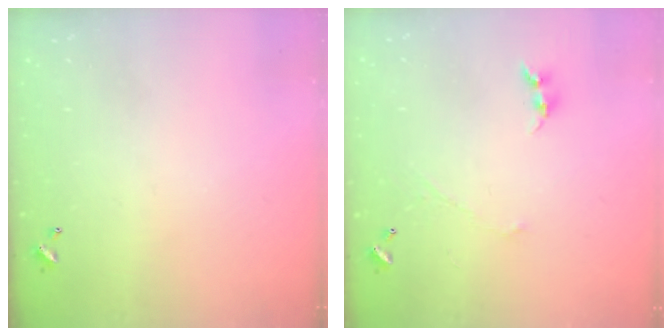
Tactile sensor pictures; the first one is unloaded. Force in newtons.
{"total": 0.0}